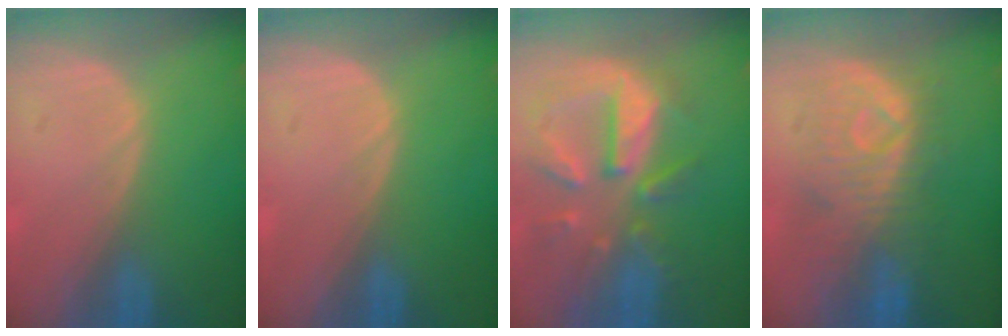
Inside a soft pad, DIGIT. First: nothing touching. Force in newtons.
{"total": 0.0}
{"total": 10.7, "press": 9.5, "slide": 5.0}
{"total": 8.8, "press": 8.7, "slide": 1.6}